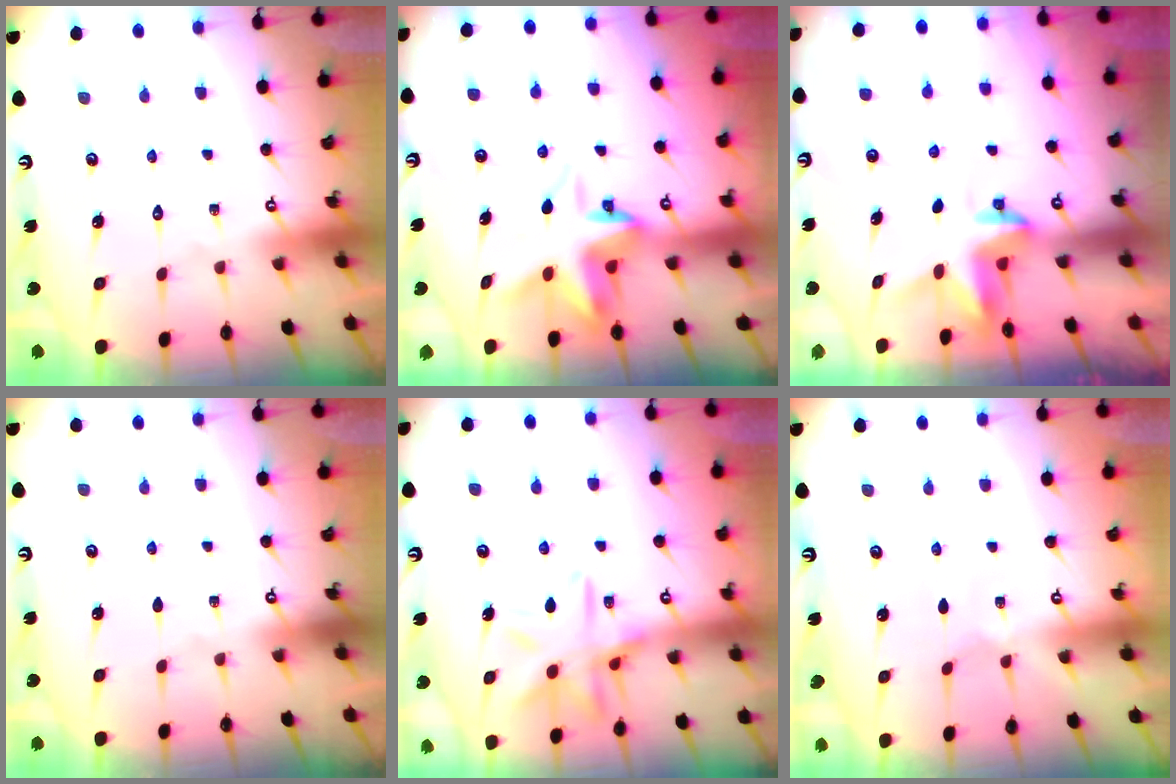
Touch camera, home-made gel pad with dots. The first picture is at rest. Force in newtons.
{"total": 6.7, "press": 6.6, "slide": 1.1}
{"total": 3.8, "press": 3.8, "slide": 0.3}
{"total": 0.0}
{"total": 13.0, "press": 13.0, "slide": 1.0}
{"total": 1.1, "press": 1.0, "slide": 0.2}